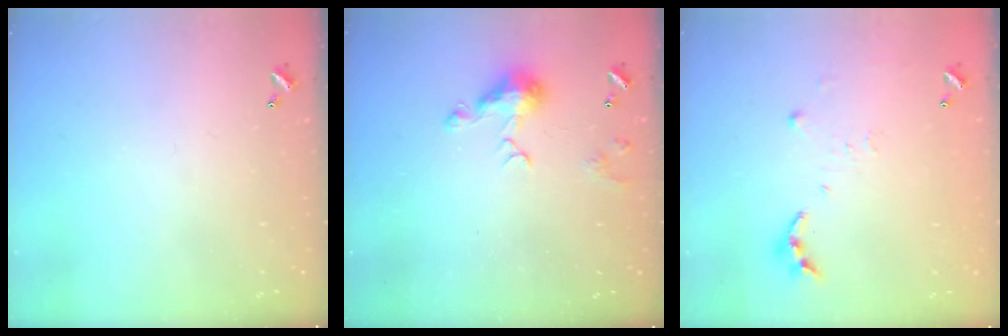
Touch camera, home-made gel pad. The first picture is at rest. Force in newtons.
{"total": 7.3, "press": 7.3, "slide": 1.0}
{"total": 6.3, "press": 6.3, "slide": 0.6}